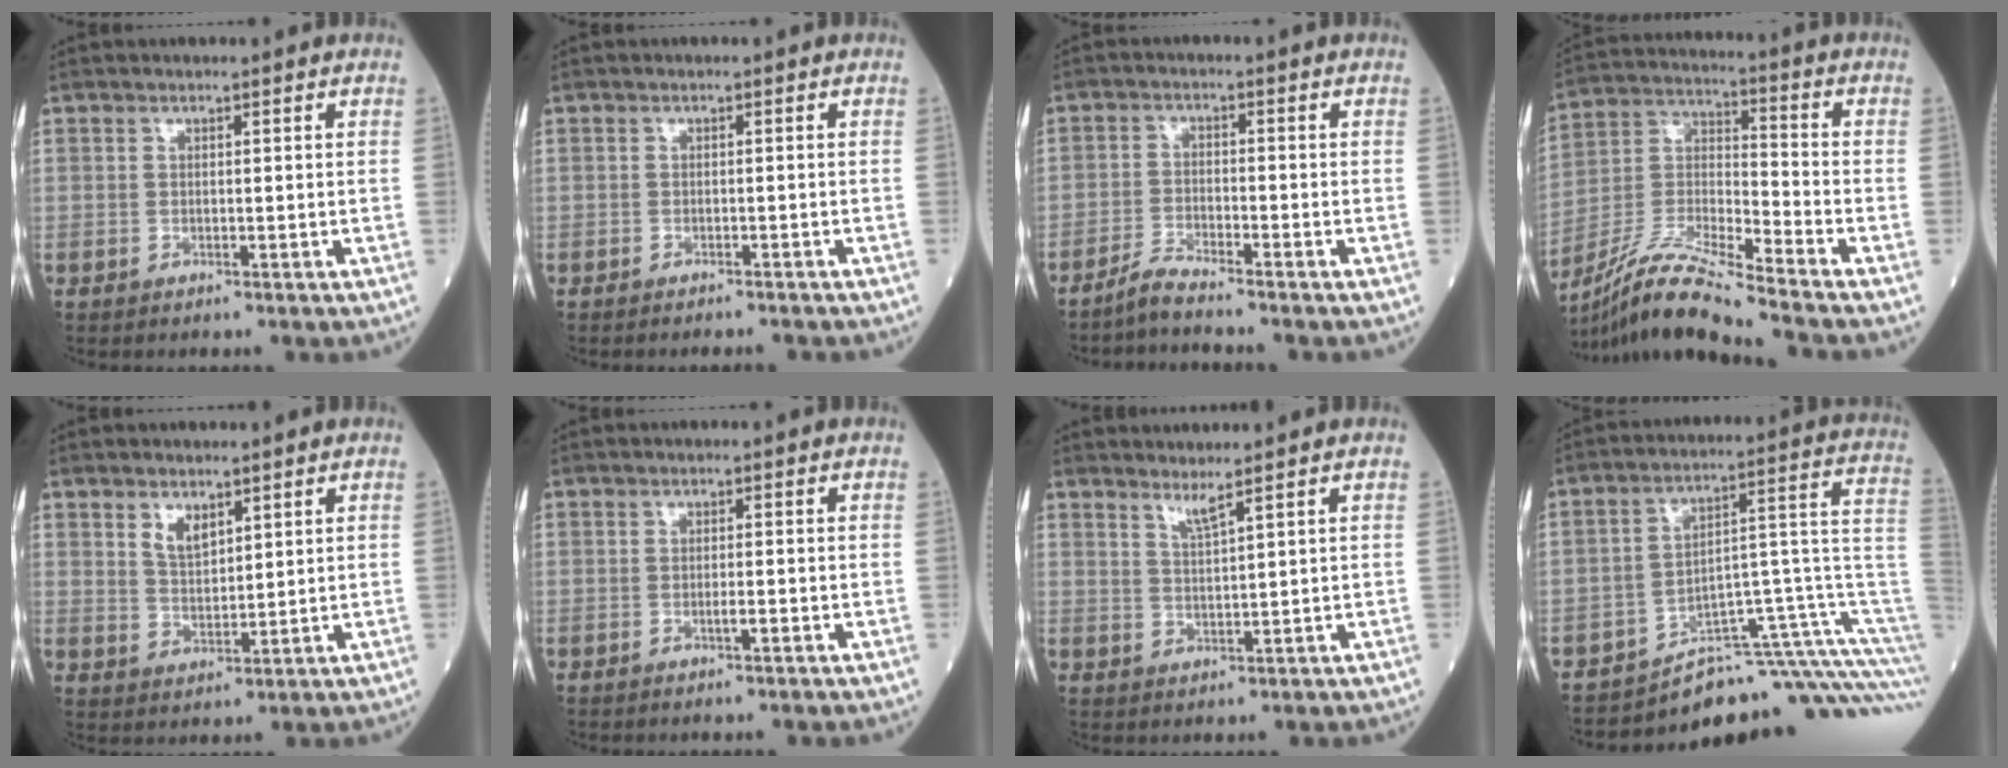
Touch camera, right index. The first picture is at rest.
{"total": 2.3, "force": [-2.2, 0.1, 0.5], "torque": [-0.006, -0.004, -0.028]}
{"total": 3.3, "force": [-3.2, -0.7, 0.9], "torque": [-0.023, -0.014, -0.067]}
{"total": 14.0, "force": [-12.3, -1.3, 6.6], "torque": [-0.133, -0.004, -0.232]}
{"total": 3.8, "force": [2.3, 1.7, 2.4], "torque": [-0.046, -0.004, 0.050]}
{"total": 1.2, "force": [-0.4, 0.1, 1.1], "torque": [-0.020, 0.000, -0.006]}
{"total": 2.2, "force": [1.8, -0.7, 1.0], "torque": [-0.022, -0.016, 0.037]}
{"total": 15.1, "force": [-13.7, -0.3, 6.4], "torque": [-0.021, 0.095, -0.190]}